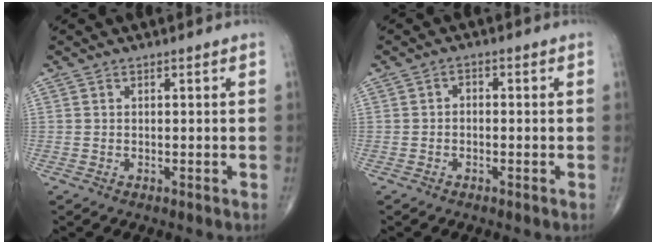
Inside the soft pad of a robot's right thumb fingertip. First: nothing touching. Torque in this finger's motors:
{"motor_torque": [-0.36, 0.18, 0.08, -0.23, 0.03]}